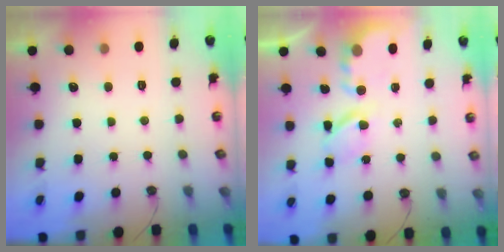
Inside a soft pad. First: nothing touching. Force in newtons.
{"total": 7.0, "press": 7.0, "slide": 0.3}